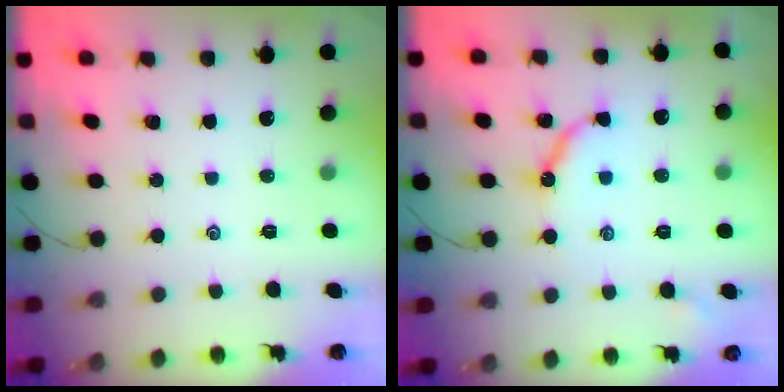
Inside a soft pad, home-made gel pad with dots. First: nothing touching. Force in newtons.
{"total": 8.3, "press": 8.2, "slide": 0.7}